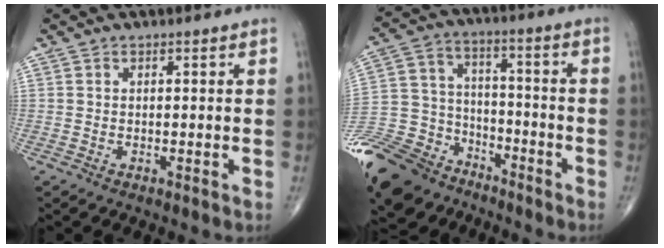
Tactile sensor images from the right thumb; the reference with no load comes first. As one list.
[{"total": 20.1, "force": [-15.1, 11.5, 6.5], "torque": [-0.128, 0.074, -0.269]}]